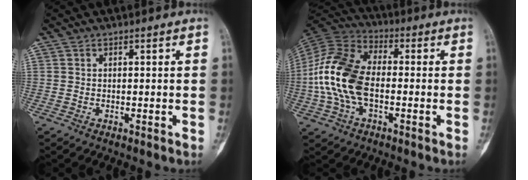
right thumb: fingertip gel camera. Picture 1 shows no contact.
{"total": 16.0, "force": [-2.0, 9.6, 12.6], "torque": [-0.266, 0.032, -0.042]}